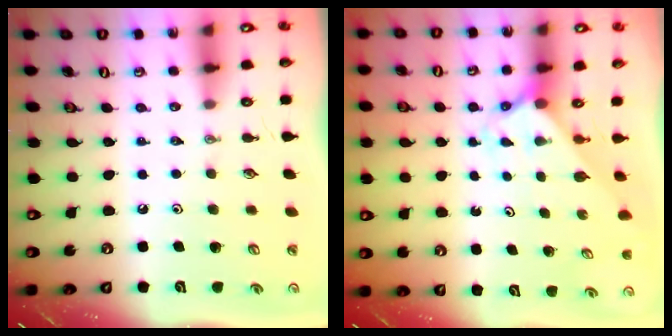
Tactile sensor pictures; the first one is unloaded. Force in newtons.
{"total": 2.0, "press": 2.0, "slide": 0.2}